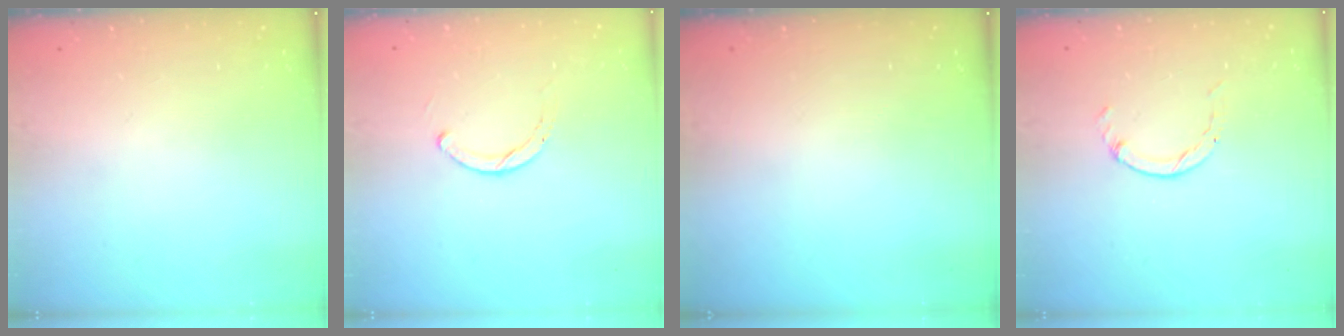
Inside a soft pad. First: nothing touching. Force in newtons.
{"total": 1.9, "press": 1.9, "slide": 0.2}
{"total": 0.0}
{"total": 0.0}